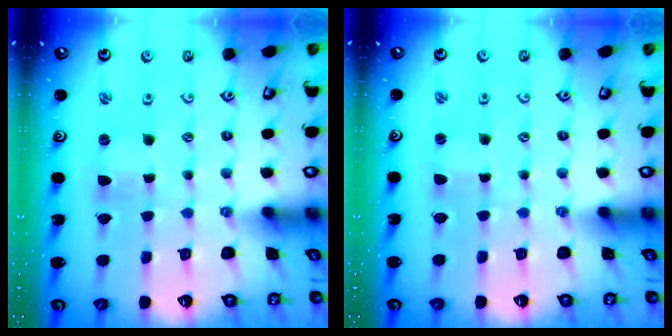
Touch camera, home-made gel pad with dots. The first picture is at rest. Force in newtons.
{"total": 1.0, "press": 1.0, "slide": 0.2}